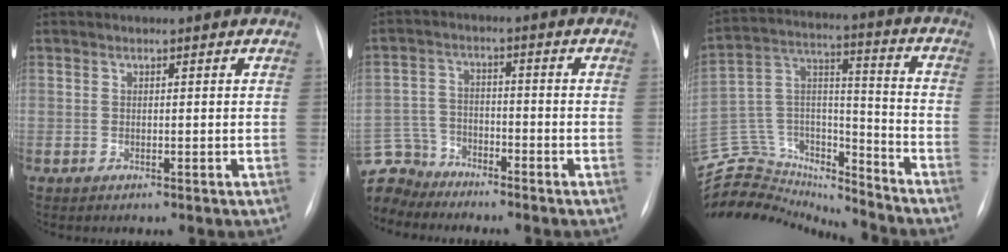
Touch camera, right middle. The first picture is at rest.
{"total": 9.1, "force": [-8.3, 3.7, 0.3], "torque": [-0.026, 0.013, -0.162]}
{"total": 22.2, "force": [-20.9, 5.9, 4.6], "torque": [-0.114, 0.059, -0.337]}